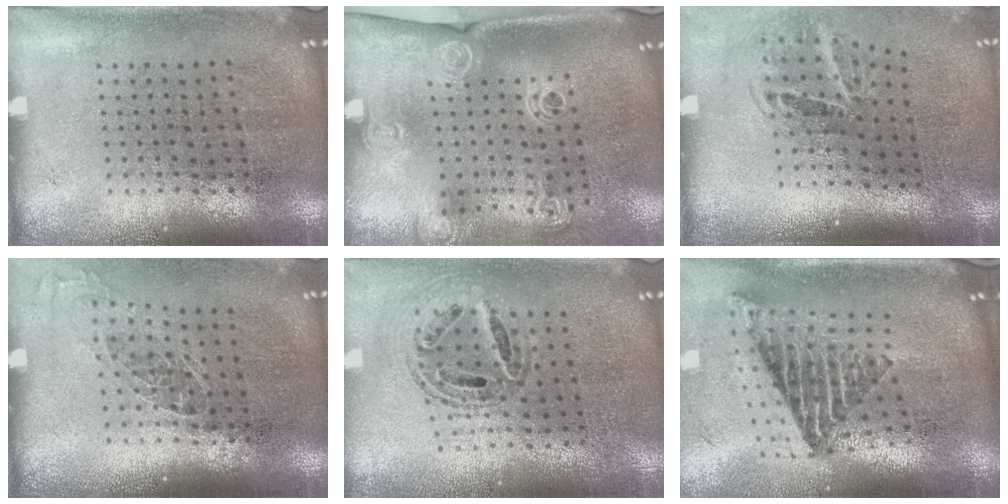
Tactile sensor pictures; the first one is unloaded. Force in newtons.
{"total": 2.0, "press": 1.5, "slide": 1.4}
{"total": 2.0, "press": 1.3, "slide": 1.5}
{"total": 1.1, "press": 0.9, "slide": 0.5}
{"total": 0.9, "press": 0.9, "slide": 0.1}
{"total": 2.7, "press": 1.8, "slide": 2.0}